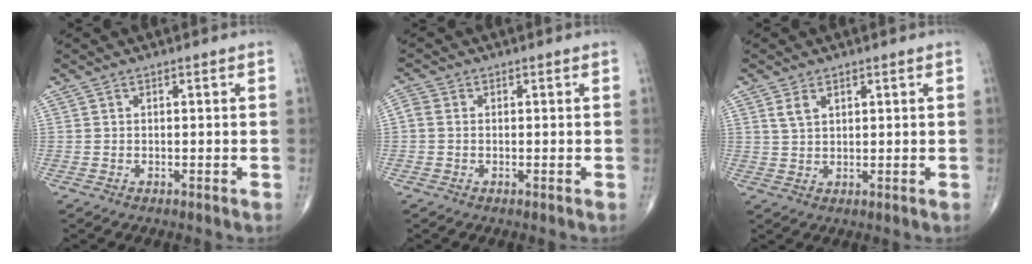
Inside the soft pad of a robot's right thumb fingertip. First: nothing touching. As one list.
[{"total": 1.8, "force": [0.0, 1.4, 1.0], "torque": [-0.023, 0.003, -0.005]}, {"total": 3.0, "force": [1.6, 1.8, 1.9], "torque": [-0.034, -0.003, 0.036]}]